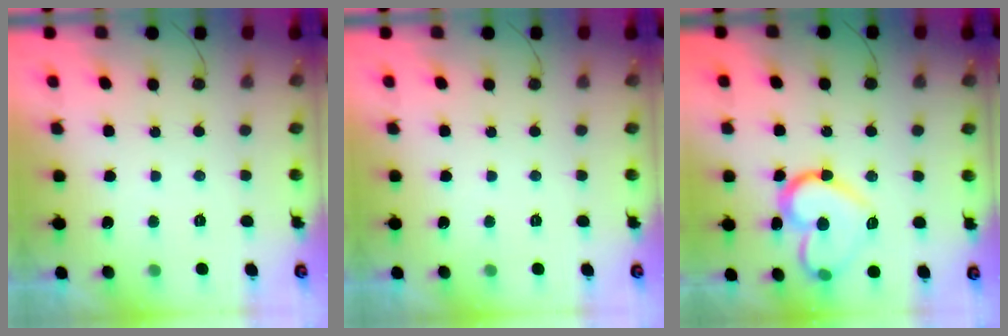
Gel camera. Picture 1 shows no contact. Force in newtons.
{"total": 0.0}
{"total": 15.8, "press": 15.8, "slide": 0.8}